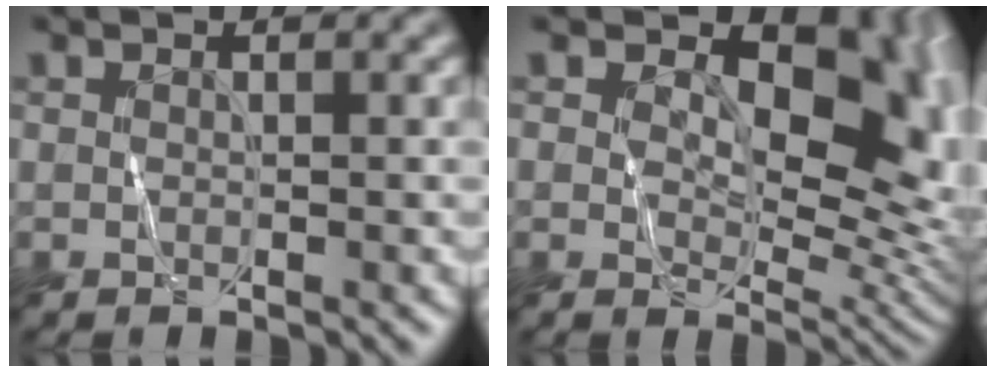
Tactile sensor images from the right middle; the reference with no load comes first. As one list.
[{"total": 10.3, "force": [2.9, 6.2, 7.7], "torque": [-0.102, -0.007, 0.047]}]